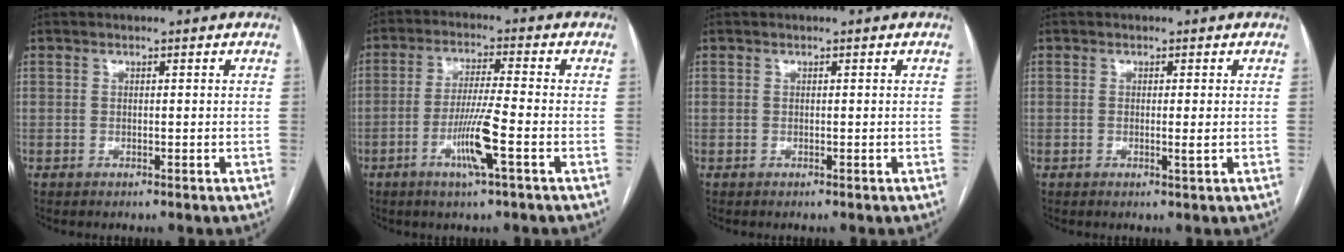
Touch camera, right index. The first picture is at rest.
{"total": 7.8, "force": [-3.0, -0.5, 7.2], "torque": [-0.140, -0.009, -0.058]}
{"total": 0.0}
{"total": 1.4, "force": [-0.2, -0.2, 1.4], "torque": [-0.023, -0.004, -0.003]}